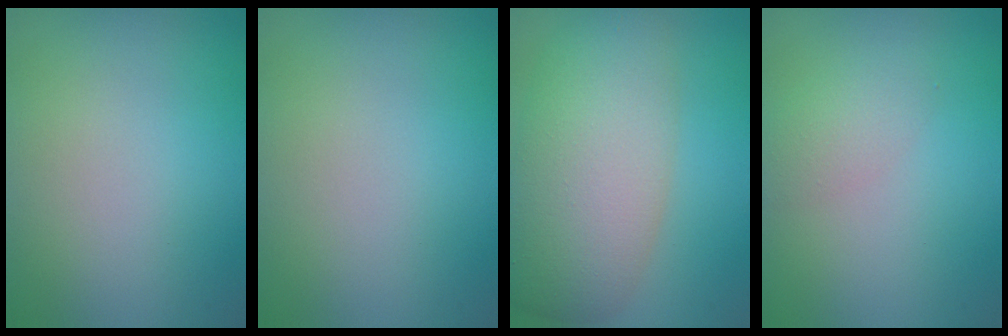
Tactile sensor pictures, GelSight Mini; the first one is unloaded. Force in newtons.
{"total": 0.0}
{"total": 8.9, "press": 8.9, "slide": 0.2}
{"total": 1.8, "press": 1.8, "slide": 0.0}